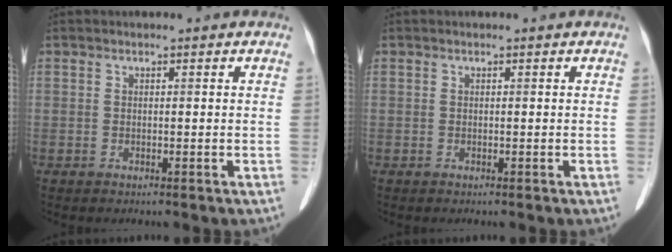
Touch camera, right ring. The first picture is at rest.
{"total": 0.0}